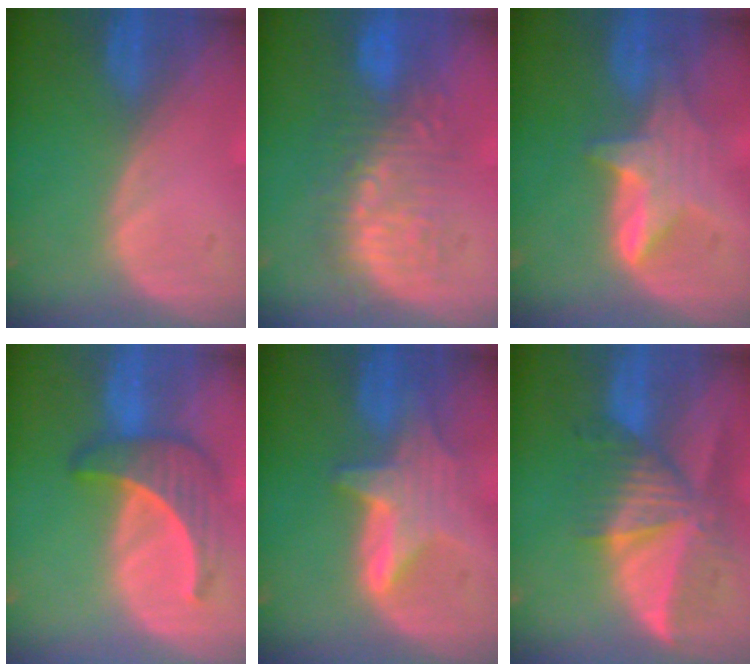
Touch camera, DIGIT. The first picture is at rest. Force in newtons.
{"total": 9.0, "press": 8.7, "slide": 2.2}
{"total": 5.6, "press": 5.6, "slide": 0.4}
{"total": 6.3, "press": 6.1, "slide": 1.6}
{"total": 6.9, "press": 6.4, "slide": 2.5}
{"total": 9.3, "press": 8.4, "slide": 4.0}